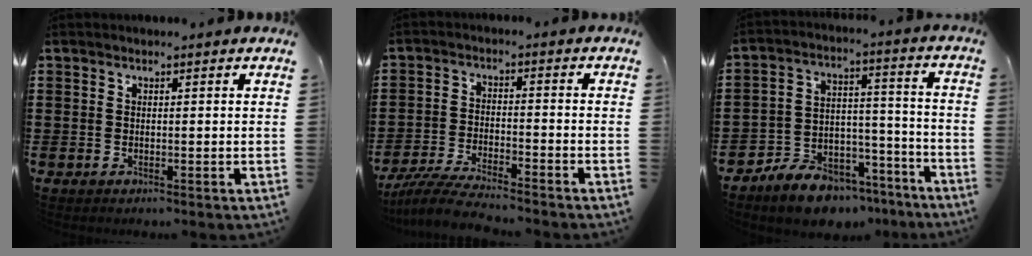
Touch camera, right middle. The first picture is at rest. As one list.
[{"total": 5.6, "force": [-5.2, 0.3, 2.2], "torque": [-0.055, -0.011, -0.104]}, {"total": 9.3, "force": [-8.4, 3.6, 2.0], "torque": [-0.030, 0.045, -0.157]}]